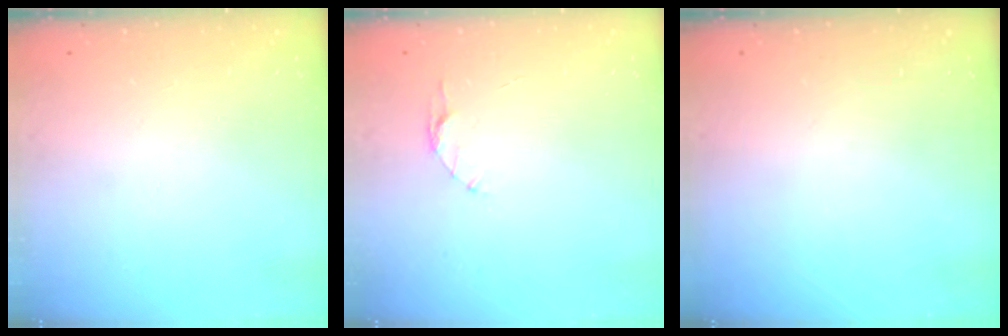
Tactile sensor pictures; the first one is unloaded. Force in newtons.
{"total": 3.5, "press": 3.5, "slide": 0.3}
{"total": 0.0}